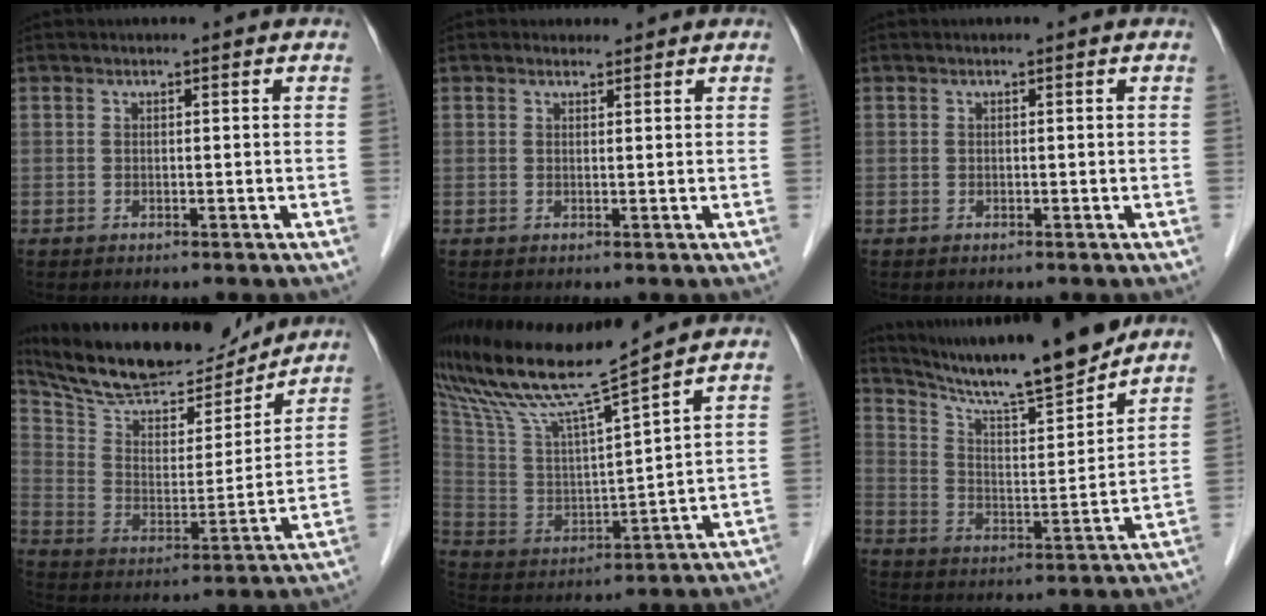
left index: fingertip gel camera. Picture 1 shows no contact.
{"total": 1.0, "force": [0.8, 0.6, 0.0], "torque": [-0.003, 0.003, 0.010]}
{"total": 0.0}
{"total": 20.8, "force": [18.7, 5.0, 7.6], "torque": [-0.130, 0.003, 0.302]}
{"total": 15.0, "force": [12.2, -1.3, 8.6], "torque": [-0.170, 0.007, 0.233]}
{"total": 16.4, "force": [14.6, 0.0, 7.5], "torque": [-0.129, -0.006, 0.242]}